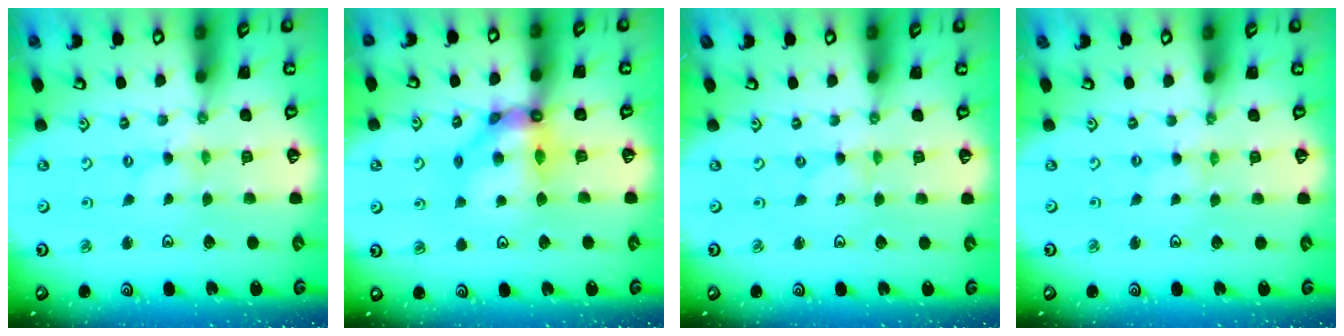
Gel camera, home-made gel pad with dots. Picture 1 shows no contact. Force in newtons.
{"total": 10.5, "press": 10.4, "slide": 1.2}
{"total": 0.0}
{"total": 0.0}